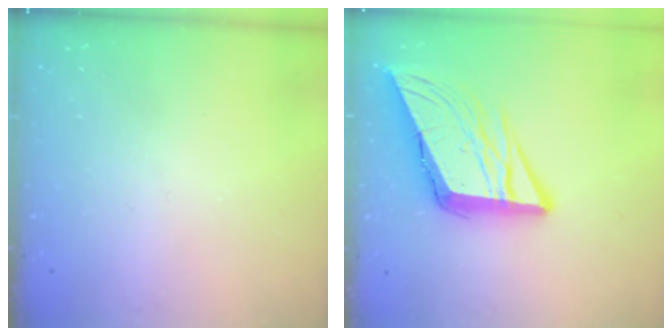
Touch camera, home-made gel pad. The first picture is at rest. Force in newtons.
{"total": 12.9, "press": 12.7, "slide": 2.0}